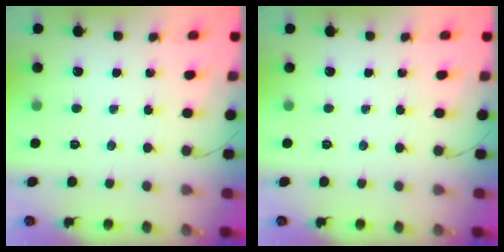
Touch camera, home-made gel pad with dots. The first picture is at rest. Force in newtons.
{"total": 0.0}